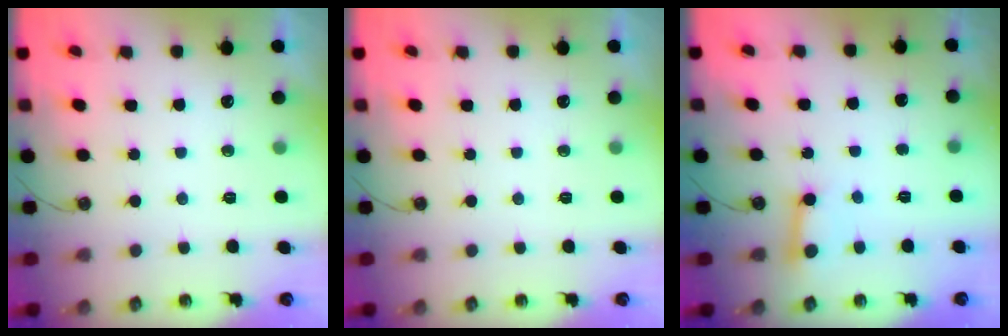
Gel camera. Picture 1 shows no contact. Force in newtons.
{"total": 0.0}
{"total": 5.3, "press": 5.3, "slide": 0.4}